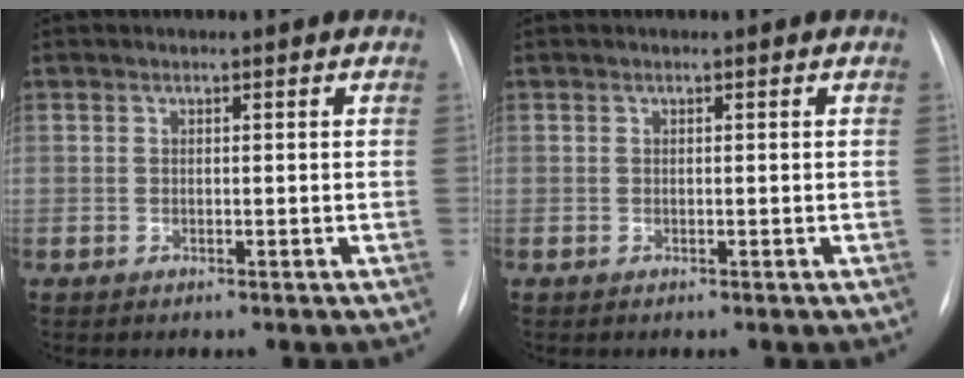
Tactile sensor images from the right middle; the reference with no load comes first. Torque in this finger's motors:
{"motor_torque": [0.00, 0.00, 0.00, 0.00]}